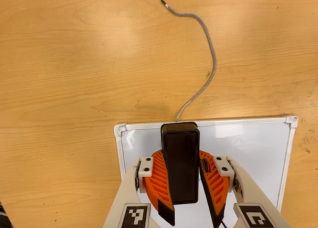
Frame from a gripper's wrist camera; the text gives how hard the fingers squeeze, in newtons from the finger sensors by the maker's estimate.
{"total": 11.3, "left": 10.5, "right": 12.1}